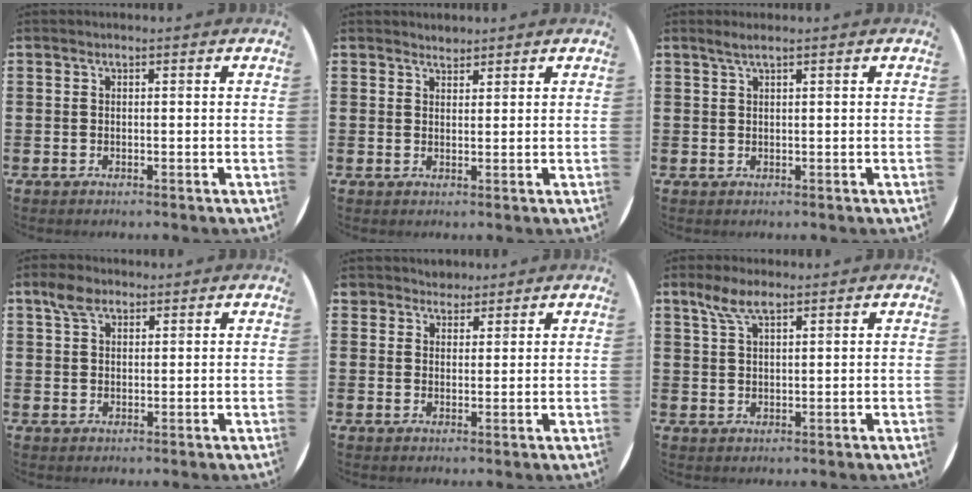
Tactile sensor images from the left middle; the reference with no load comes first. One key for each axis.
{"total": 1.4, "fx": 1.4, "fy": 0.3, "fz": 0.0, "tx": -0.001, "ty": 0.000, "tz": 0.028}
{"total": 1.4, "fx": 0.9, "fy": -0.1, "fz": 1.1, "tx": -0.022, "ty": 0.002, "tz": 0.016}
{"total": 3.3, "fx": 2.3, "fy": 1.8, "fz": 1.6, "tx": -0.027, "ty": 0.004, "tz": 0.041}
{"total": 2.6, "fx": 2.4, "fy": 1.0, "fz": -0.1, "tx": -0.005, "ty": -0.001, "tz": 0.047}
{"total": 4.6, "fx": 3.0, "fy": 1.4, "fz": 3.2, "tx": -0.062, "ty": 0.002, "tz": 0.052}